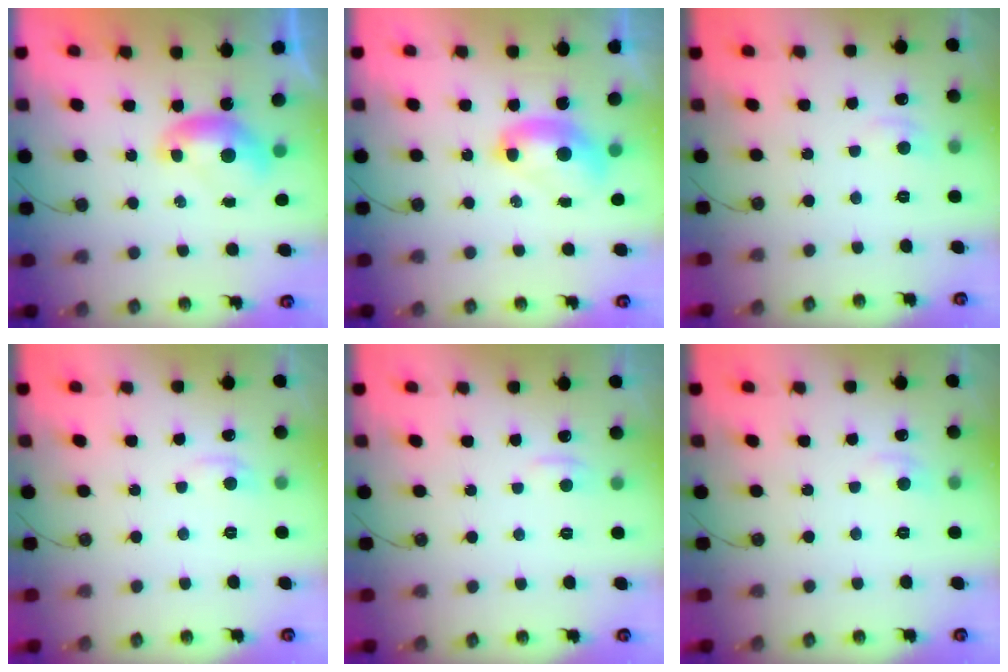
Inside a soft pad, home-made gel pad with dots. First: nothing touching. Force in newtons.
{"total": 2.7, "press": 2.7, "slide": 0.1}
{"total": 0.9, "press": 0.3, "slide": 0.8}
{"total": 1.0, "press": 0.8, "slide": 0.6}
{"total": 1.7, "press": 1.6, "slide": 0.5}
{"total": 0.9, "press": 0.3, "slide": 0.8}